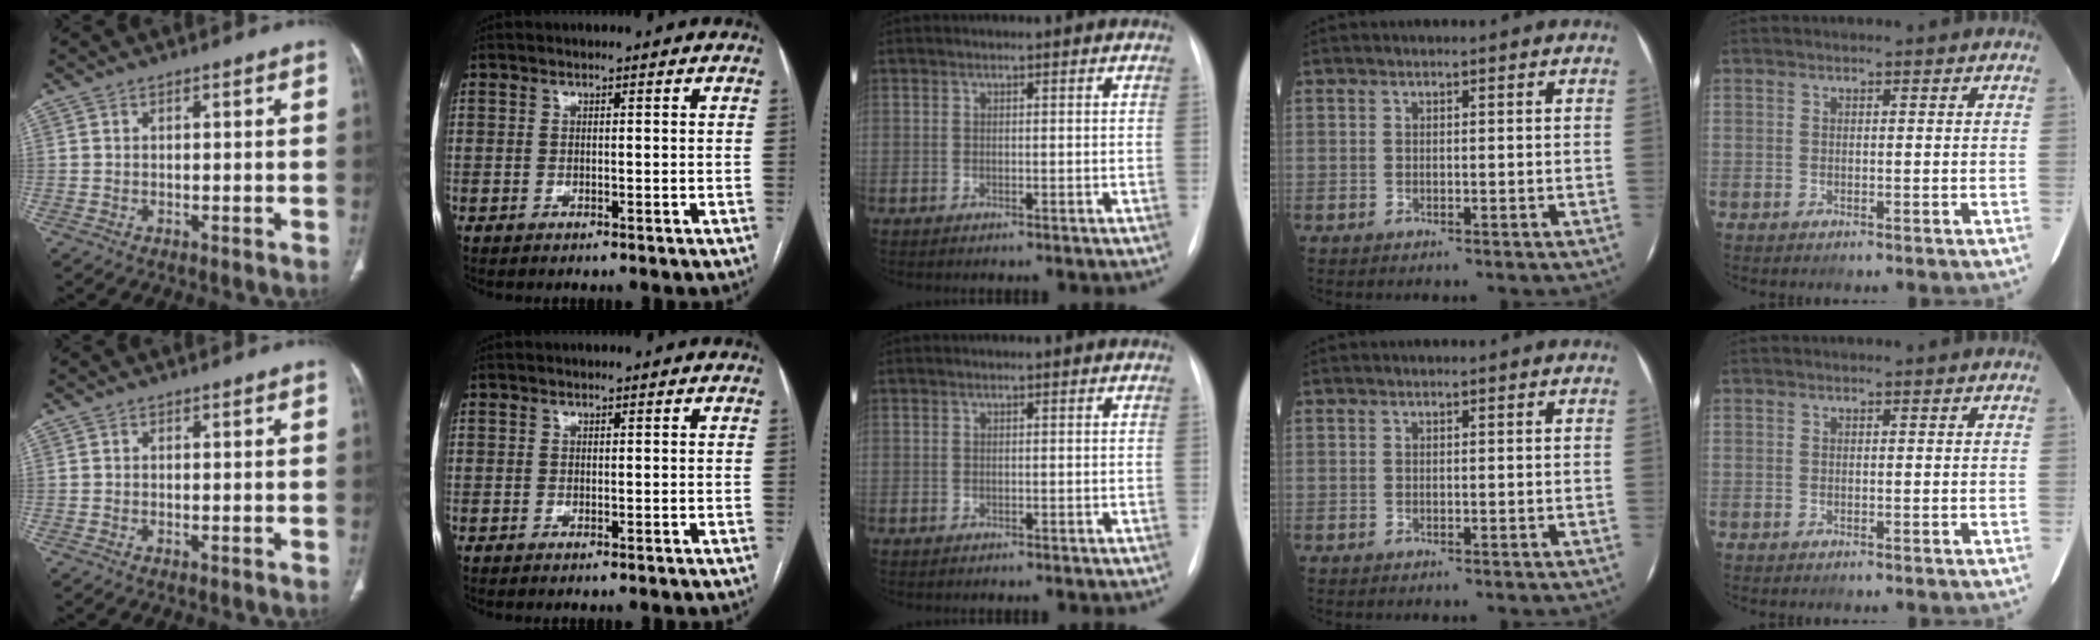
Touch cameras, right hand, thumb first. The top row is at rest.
{}